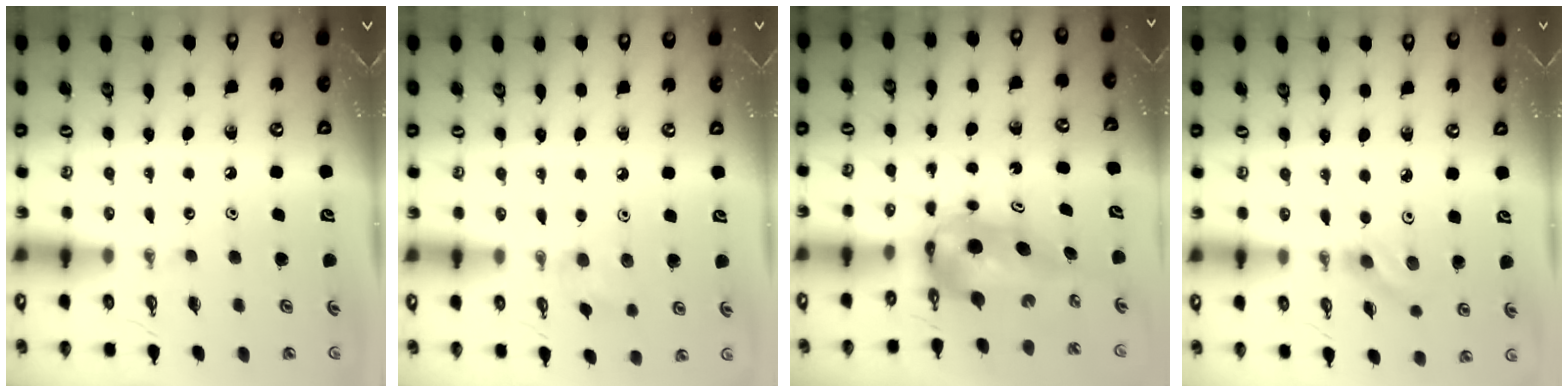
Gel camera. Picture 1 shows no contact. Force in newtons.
{"total": 6.1, "press": 6.0, "slide": 0.9}
{"total": 6.1, "press": 6.1, "slide": 0.4}
{"total": 4.5, "press": 4.1, "slide": 2.0}